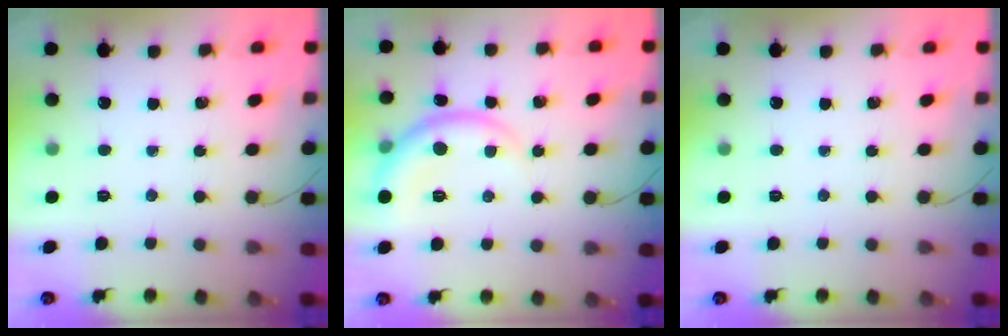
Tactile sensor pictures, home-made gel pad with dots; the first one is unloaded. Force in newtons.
{"total": 7.4, "press": 7.3, "slide": 0.9}
{"total": 0.0}